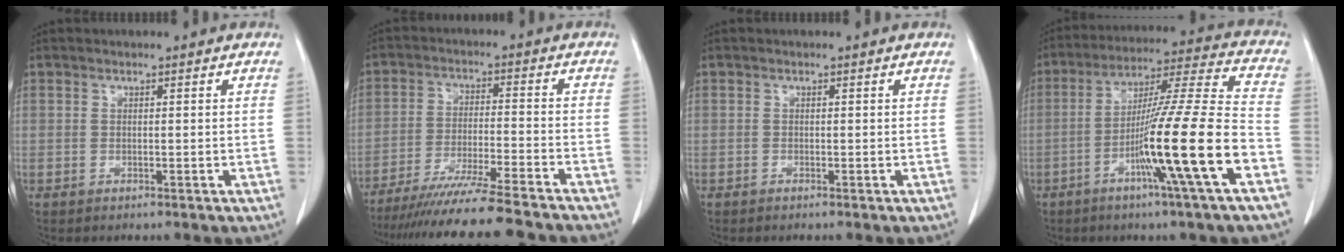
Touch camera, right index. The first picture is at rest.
{"total": 18.0, "force": [-15.9, -0.5, 8.4], "torque": [-0.135, -0.041, -0.250]}
{"total": 0.0}
{"total": 17.7, "force": [-6.7, -1.7, 16.3], "torque": [-0.278, -0.009, -0.119]}